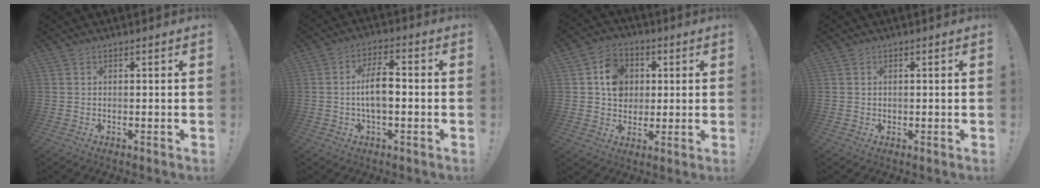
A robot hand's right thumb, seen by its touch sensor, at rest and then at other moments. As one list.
[{"total": 8.6, "force": [-1.2, 3.4, 7.8], "torque": [-0.150, 0.008, -0.025]}, {"total": 10.7, "force": [2.3, 9.3, 4.9], "torque": [-0.068, 0.002, 0.050]}, {"total": 0.5, "force": [0.1, 0.5, 0.1], "torque": [-0.006, 0.005, 0.002]}]